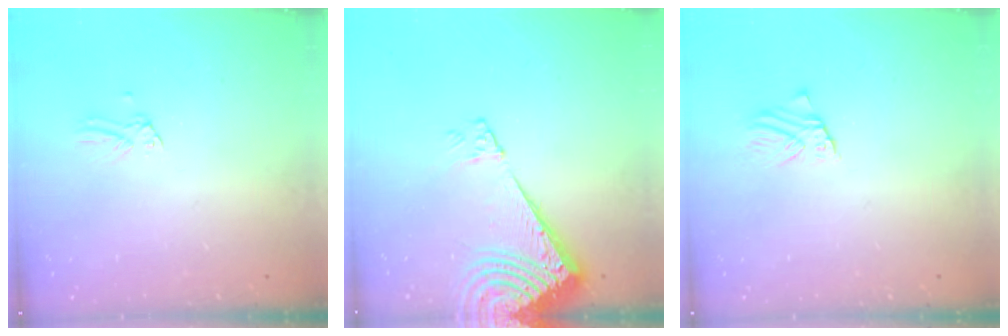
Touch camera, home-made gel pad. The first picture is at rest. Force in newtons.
{"total": 14.3, "press": 14.1, "slide": 2.2}
{"total": 1.4, "press": 1.4, "slide": 0.0}